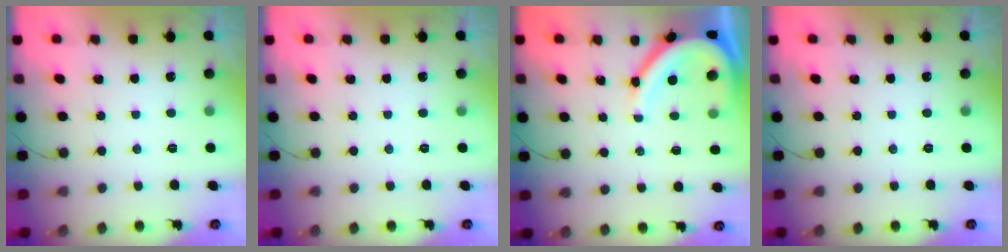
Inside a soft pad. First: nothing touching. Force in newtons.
{"total": 0.0}
{"total": 9.7, "press": 9.6, "slide": 0.9}
{"total": 0.0}